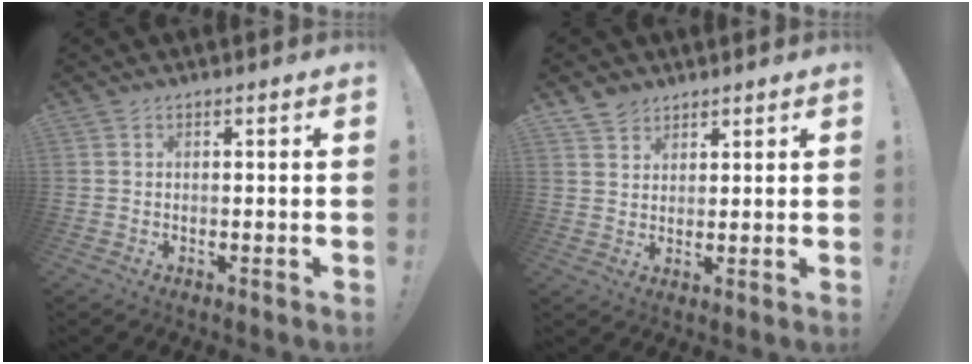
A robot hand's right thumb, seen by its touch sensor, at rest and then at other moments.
{"total": 4.4, "force": [3.6, 2.5, 0.2], "torque": [-0.005, -0.021, 0.069]}